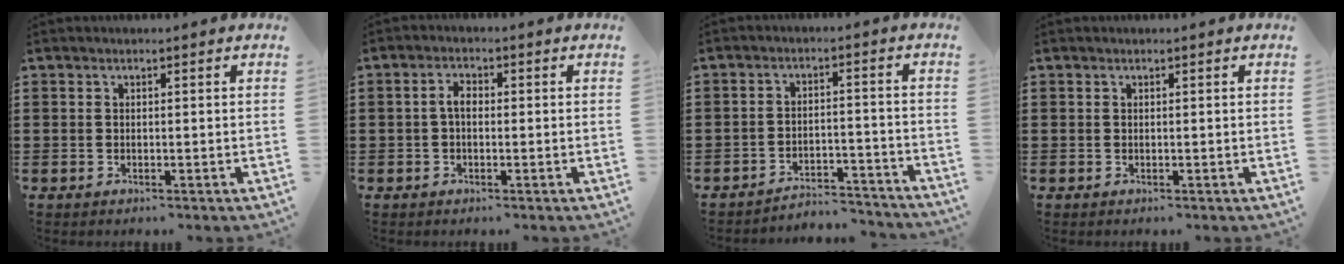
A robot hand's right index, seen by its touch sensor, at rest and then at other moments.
{"total": 2.5, "force": [-0.3, 1.2, 2.1], "torque": [-0.049, 0.001, -0.009]}
{"total": 4.2, "force": [-4.1, 0.5, 0.8], "torque": [-0.018, 0.005, -0.085]}
{"total": 0.0}